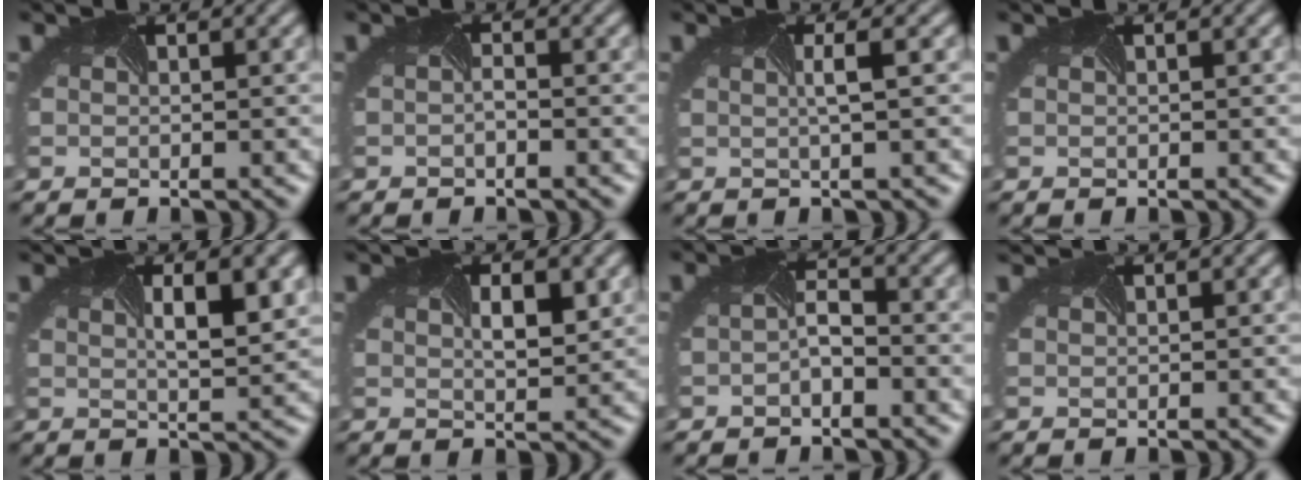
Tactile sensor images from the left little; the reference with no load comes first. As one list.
[{"total": 0.7, "force": [-0.7, -0.1, 0.2], "torque": [-0.010, -0.004, -0.013]}, {"total": 1.6, "force": [-0.1, 0.2, 1.6], "torque": [-0.024, -0.001, -0.007]}, {"total": 0.0}, {"total": 4.6, "force": [1.3, 1.2, 4.2], "torque": [-0.052, 0.005, 0.015]}, {"total": 2.7, "force": [0.9, 0.9, 2.4], "torque": [-0.040, -0.001, 0.015]}, {"total": 1.4, "force": [-0.9, 0.5, 0.9], "torque": [-0.025, -0.001, -0.019]}, {"total": 1.1, "force": [1.0, 0.1, 0.2], "torque": [-0.007, -0.001, 0.009]}]